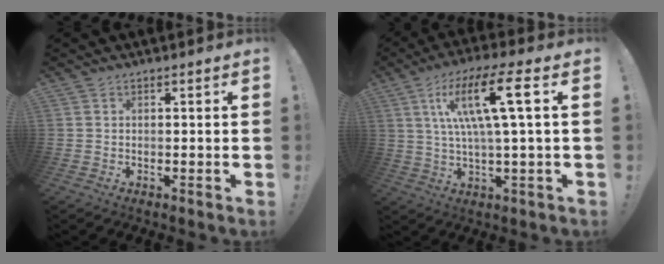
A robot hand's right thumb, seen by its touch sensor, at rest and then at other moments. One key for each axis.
{"total": 15.8, "fx": 4.2, "fy": 2.3, "fz": 15.1, "tx": -0.261, "ty": 0.000, "tz": 0.050}